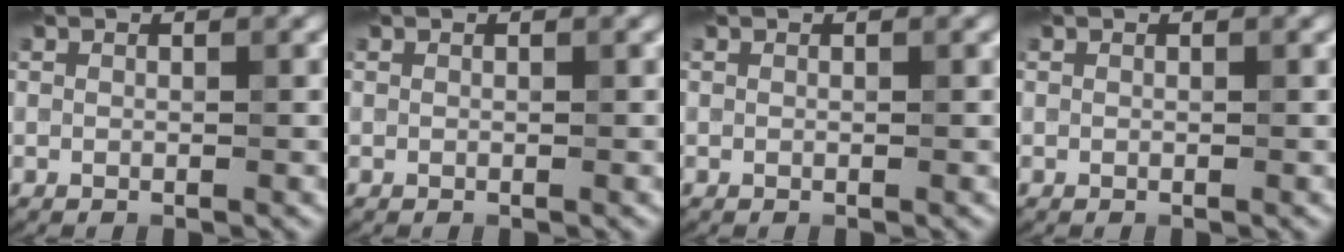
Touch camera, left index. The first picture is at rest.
{"total": 0.0}
{"total": 0.0}
{"total": 0.0}